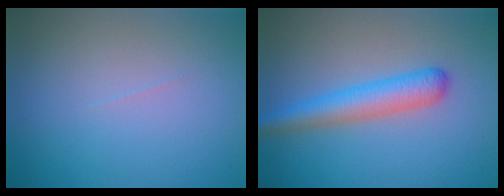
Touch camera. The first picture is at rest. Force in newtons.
{"total": 3.9, "press": 3.9, "slide": 0.1}